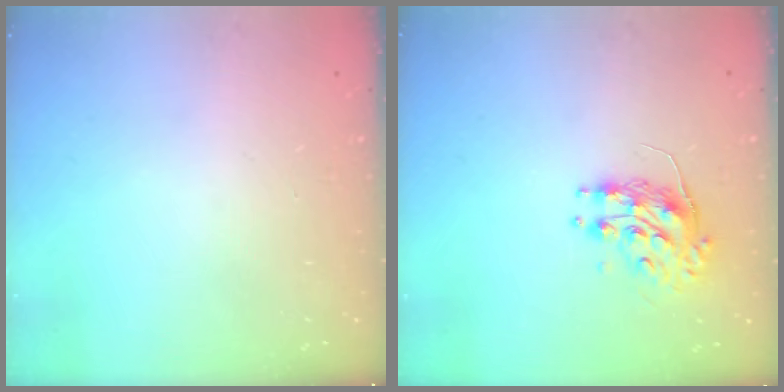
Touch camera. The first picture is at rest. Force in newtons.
{"total": 8.7, "press": 8.7, "slide": 0.8}